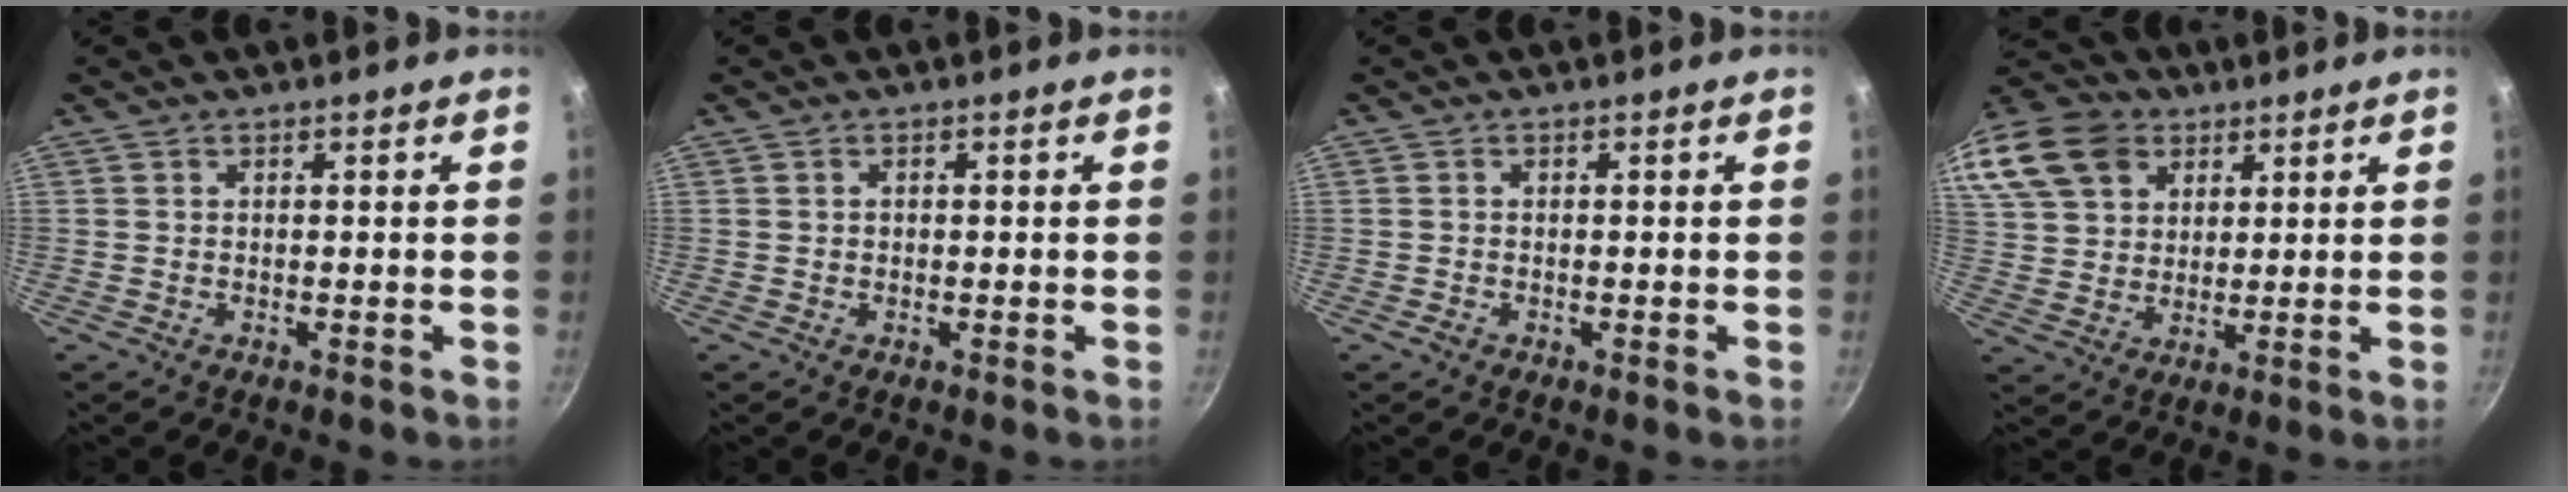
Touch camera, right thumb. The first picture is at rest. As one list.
[{"total": 0.5, "force": [0.0, 0.5, 0.2], "torque": [-0.003, 0.003, 0.001]}, {"total": 0.8, "force": [-0.6, 0.5, 0.3], "torque": [-0.004, 0.000, -0.010]}, {"total": 22.5, "force": [11.4, 16.3, 10.5], "torque": [-0.251, 0.030, 0.214]}]